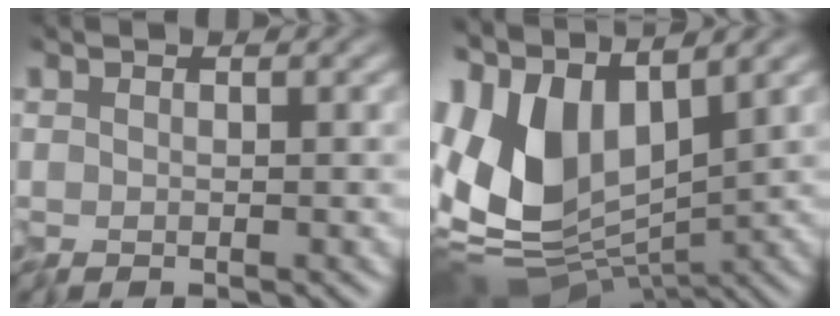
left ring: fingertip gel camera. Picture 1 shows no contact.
{"total": 12.4, "force": [1.9, 7.5, 9.7], "torque": [-0.200, -0.005, 0.034]}